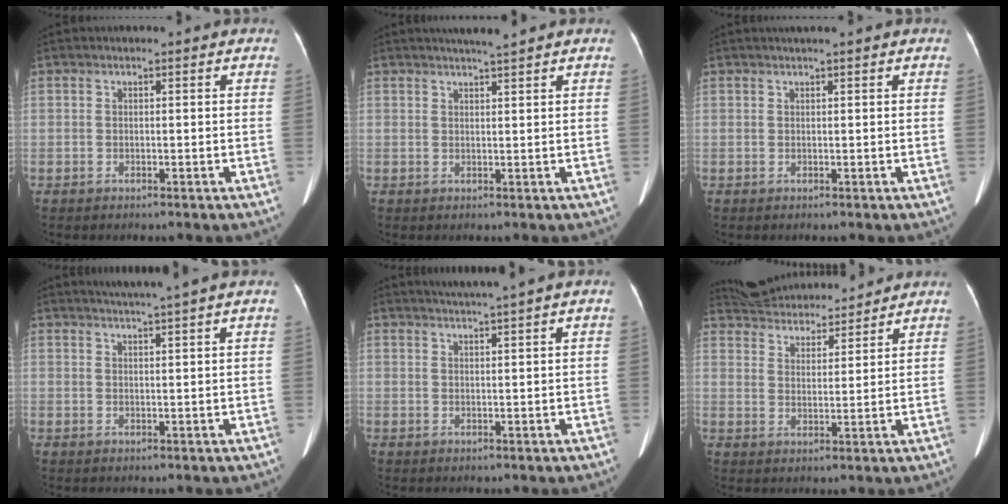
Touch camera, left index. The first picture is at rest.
{"total": 3.2, "force": [2.7, -0.5, 1.7], "torque": [-0.021, 0.008, 0.043]}
{"total": 1.9, "force": [1.4, -0.1, 1.2], "torque": [-0.010, 0.021, 0.024]}
{"total": 4.7, "force": [3.8, -1.3, 2.3], "torque": [-0.034, 0.010, 0.059]}
{"total": 3.8, "force": [3.0, -1.1, 2.0], "torque": [-0.028, 0.010, 0.050]}
{"total": 13.8, "force": [13.1, 3.0, 3.0], "torque": [-0.054, 0.026, 0.207]}